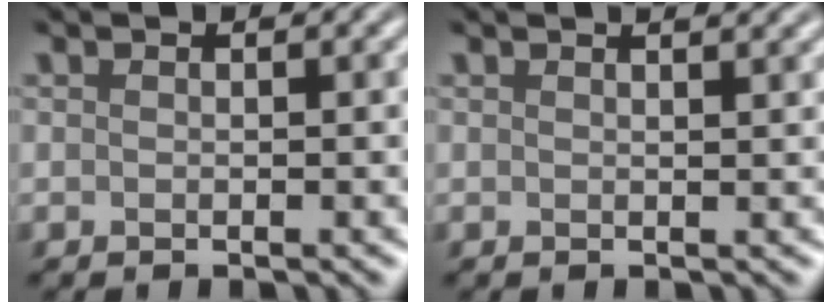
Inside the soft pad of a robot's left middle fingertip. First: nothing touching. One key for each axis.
{"total": 2.3, "fx": 1.8, "fy": 0.8, "fz": 1.2, "tx": 0.000, "ty": 0.011, "tz": 0.002}